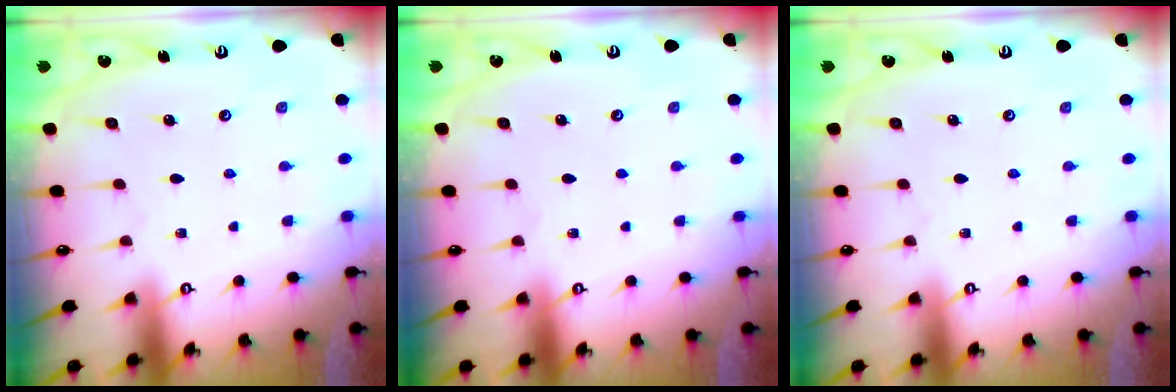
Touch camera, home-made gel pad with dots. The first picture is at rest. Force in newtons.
{"total": 0.0}
{"total": 0.0}